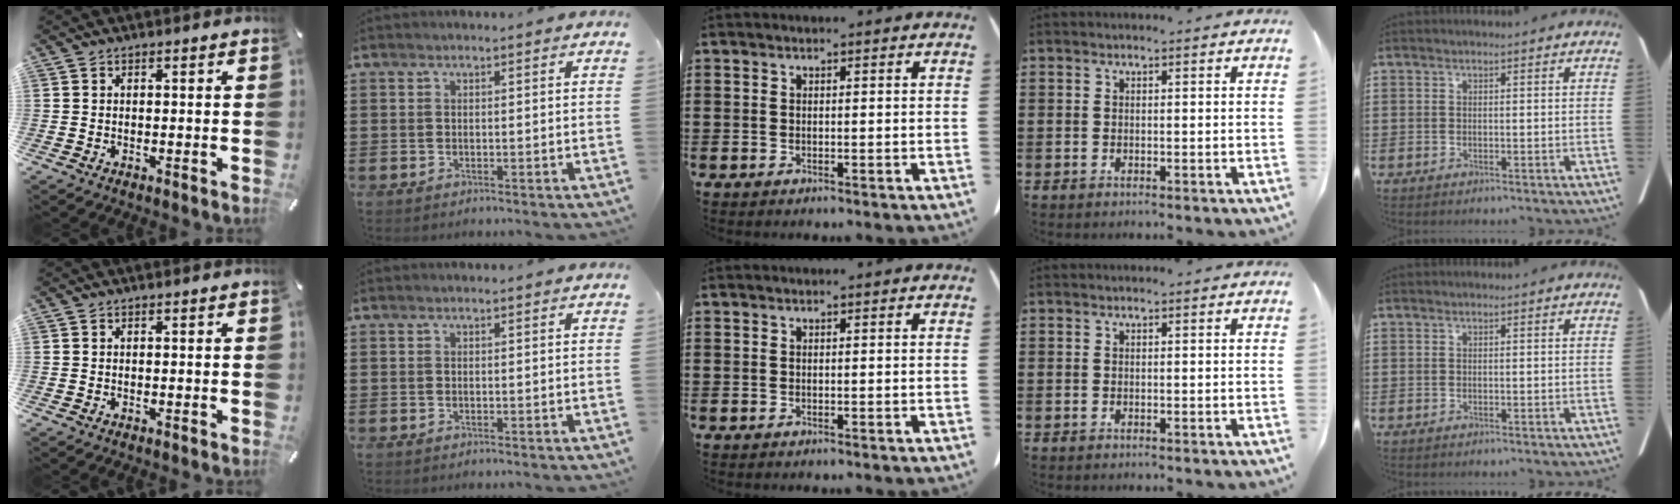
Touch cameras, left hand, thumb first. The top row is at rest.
{}